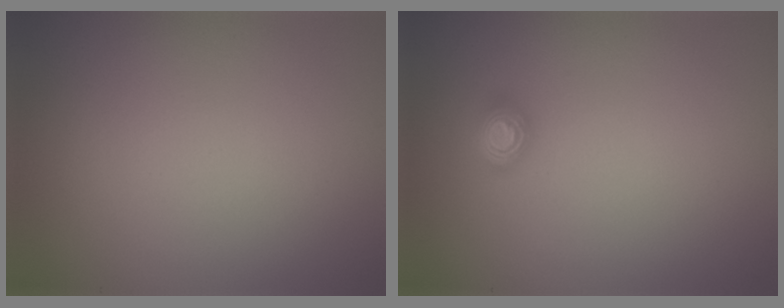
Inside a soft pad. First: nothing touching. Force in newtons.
{"total": 1.6, "press": 1.2, "slide": 1.0}